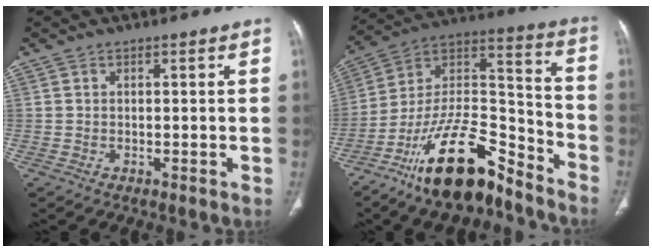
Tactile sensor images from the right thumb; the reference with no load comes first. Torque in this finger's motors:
{"motor_torque": [3.27, 0.92, 1.39, -1.38, 0.55]}